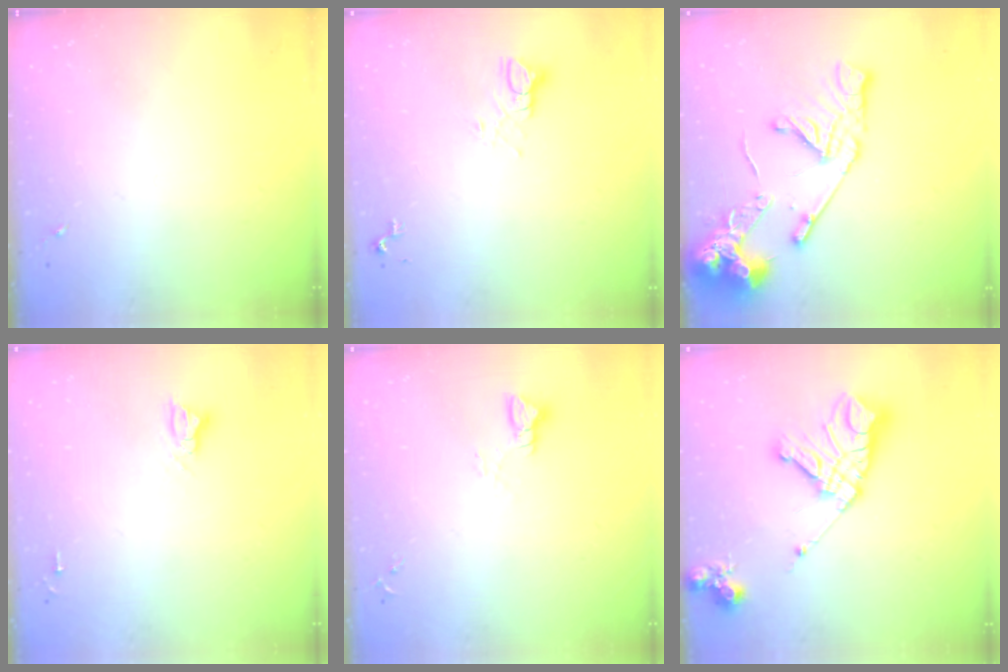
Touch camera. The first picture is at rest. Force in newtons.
{"total": 5.1, "press": 5.1, "slide": 0.5}
{"total": 17.1, "press": 17.0, "slide": 2.1}
{"total": 3.6, "press": 3.6, "slide": 0.4}
{"total": 3.8, "press": 3.8, "slide": 0.4}
{"total": 20.5, "press": 20.4, "slide": 2.5}